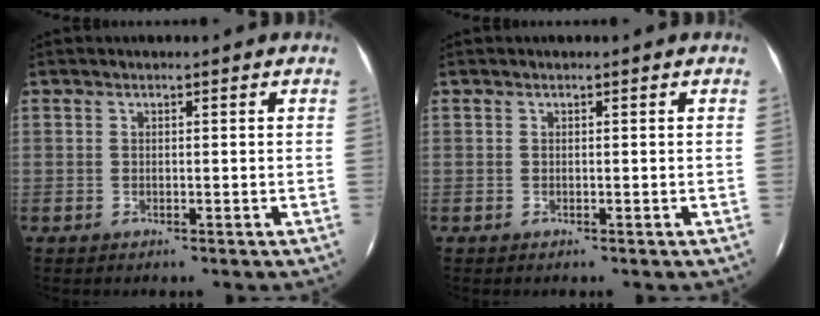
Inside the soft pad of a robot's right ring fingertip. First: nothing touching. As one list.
[{"total": 0.0}]